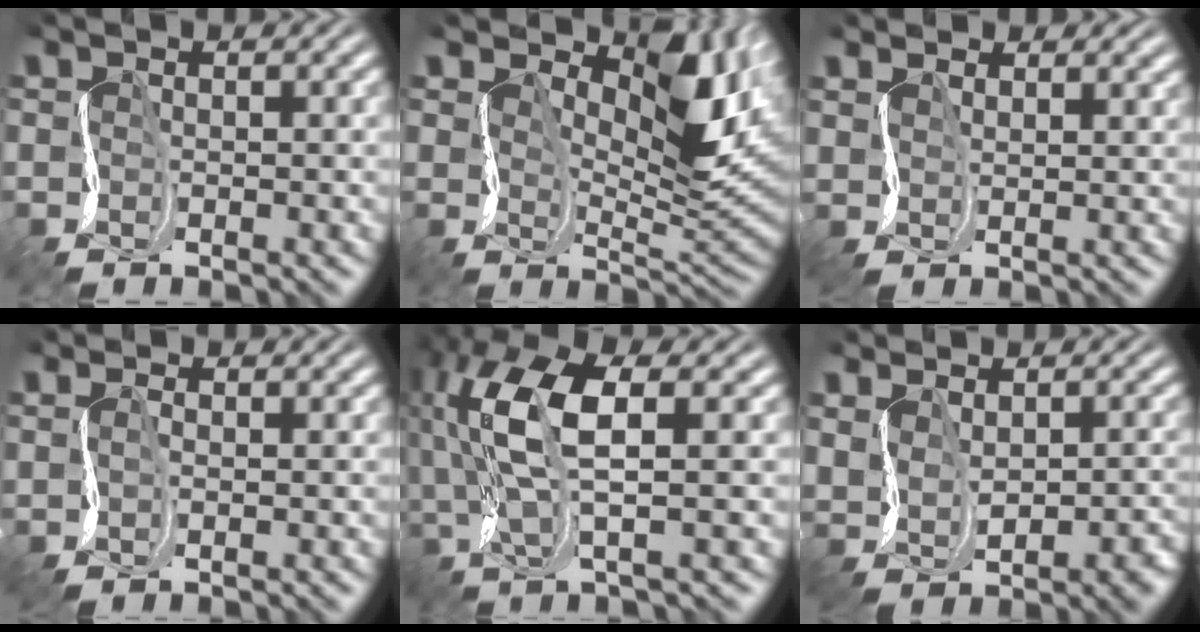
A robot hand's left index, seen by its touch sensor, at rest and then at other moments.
{"total": 8.9, "force": [4.1, 4.0, 6.9], "torque": [-0.104, -0.004, 0.070]}
{"total": 2.5, "force": [2.3, 0.9, 0.1], "torque": [-0.007, 0.003, 0.043]}
{"total": 1.0, "force": [0.7, 0.6, 0.4], "torque": [-0.012, 0.001, 0.019]}
{"total": 8.8, "force": [2.1, 3.0, 8.0], "torque": [-0.185, 0.013, 0.038]}
{"total": 4.2, "force": [0.2, 2.9, 3.1], "torque": [-0.051, -0.017, 0.023]}